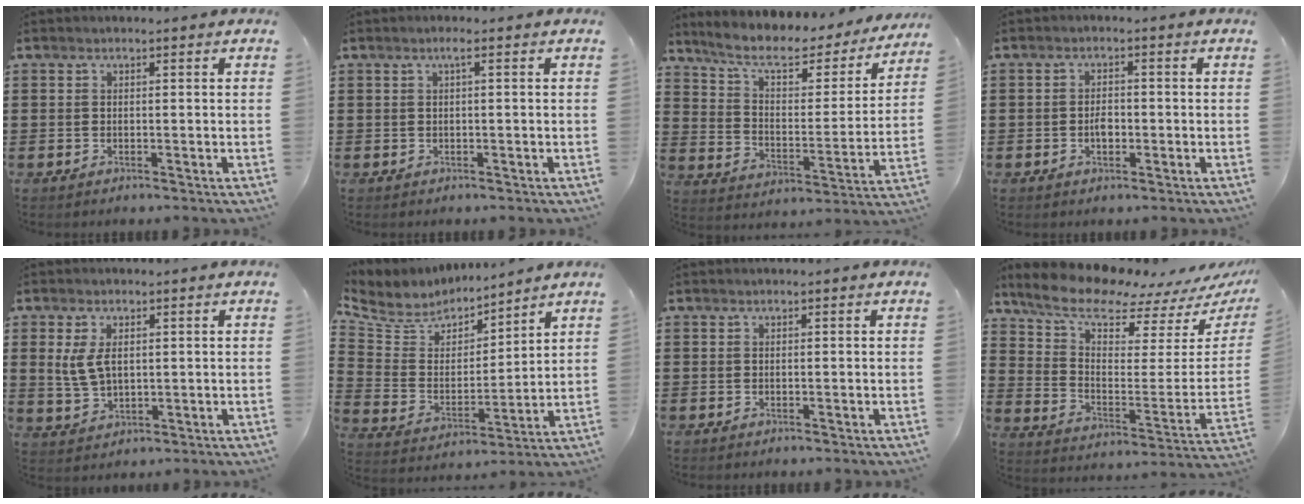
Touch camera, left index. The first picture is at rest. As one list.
[{"total": 1.4, "force": [0.2, 0.0, 1.4], "torque": [-0.027, 0.001, 0.002]}, {"total": 7.2, "force": [5.2, 2.5, 4.2], "torque": [-0.096, -0.034, 0.084]}, {"total": 2.3, "force": [-0.4, 1.3, 1.9], "torque": [-0.037, 0.003, -0.007]}, {"total": 4.6, "force": [1.2, 2.5, 3.7], "torque": [-0.094, 0.001, 0.016]}, {"total": 7.0, "force": [6.4, 2.6, 0.6], "torque": [-0.058, -0.046, 0.113]}, {"total": 0.0}, {"total": 10.2, "force": [8.8, 2.6, 4.4], "torque": [-0.114, -0.067, 0.155]}]